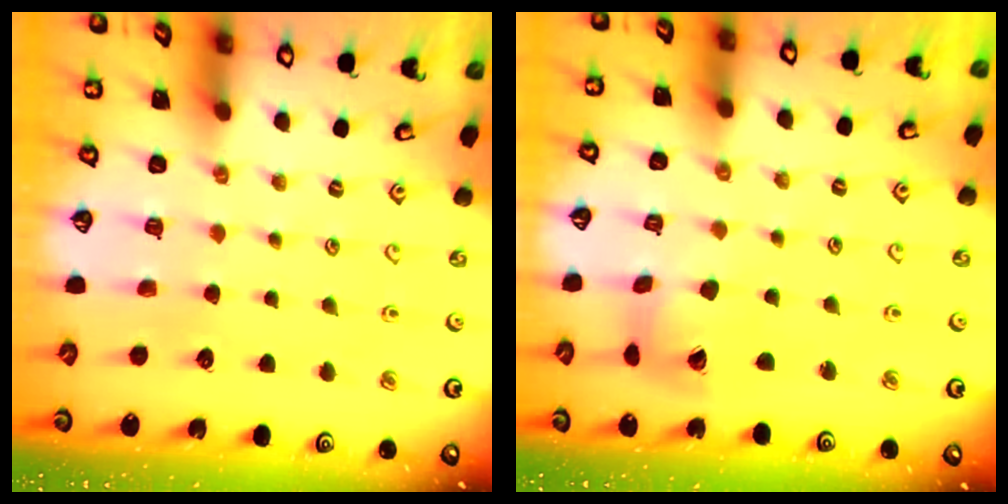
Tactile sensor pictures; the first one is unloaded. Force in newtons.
{"total": 9.7, "press": 9.6, "slide": 1.3}